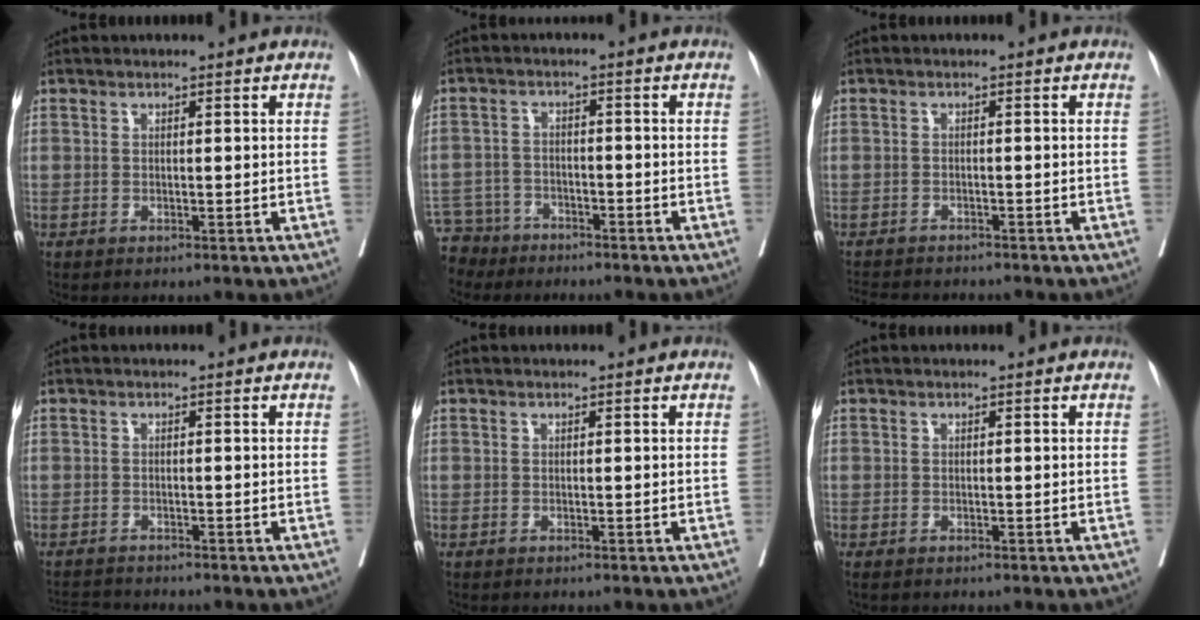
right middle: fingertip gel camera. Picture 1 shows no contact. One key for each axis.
{"total": 6.4, "fx": -5.7, "fy": 3.0, "fz": -0.3, "tx": 0.000, "ty": -0.006, "tz": -0.105}
{"total": 7.4, "fx": -6.9, "fy": 1.6, "fz": 2.4, "tx": -0.034, "ty": -0.007, "tz": -0.098}
{"total": 2.2, "fx": -2.2, "fy": -0.1, "fz": -0.3, "tx": 0.008, "ty": -0.014, "tz": -0.039}
{"total": 0.0}
{"total": 0.0}